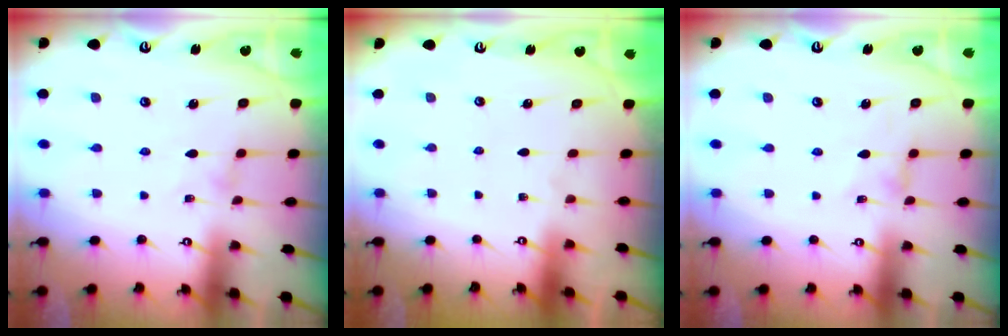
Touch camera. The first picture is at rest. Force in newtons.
{"total": 0.0}
{"total": 0.8, "press": 0.8, "slide": 0.3}